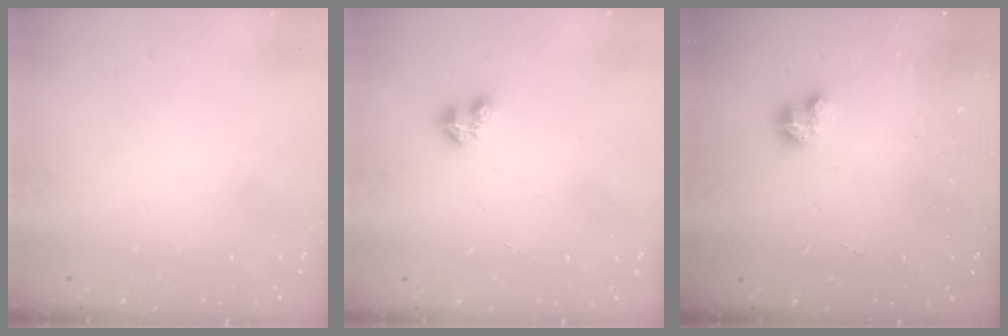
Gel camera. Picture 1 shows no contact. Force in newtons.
{"total": 2.7, "press": 2.7, "slide": 0.3}
{"total": 2.9, "press": 2.9, "slide": 0.2}